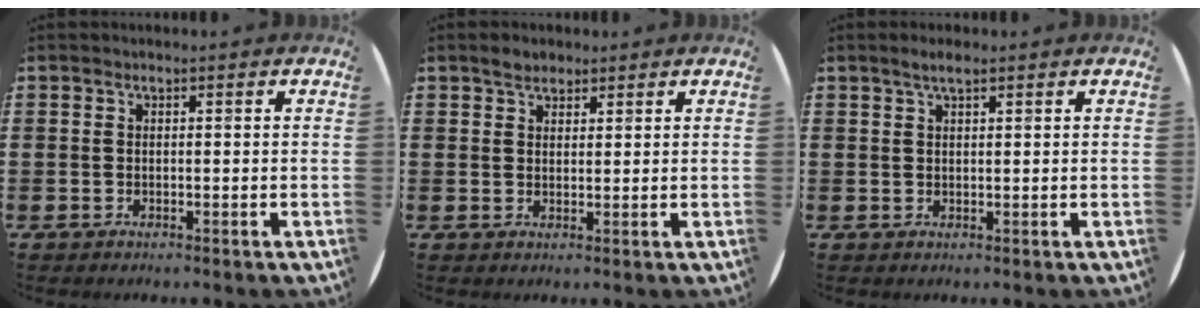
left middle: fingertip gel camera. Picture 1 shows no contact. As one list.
[{"total": 2.0, "force": [1.8, 0.9, 0.4], "torque": [-0.003, 0.002, 0.032]}, {"total": 1.8, "force": [1.3, 0.3, 1.1], "torque": [-0.024, 0.003, 0.023]}]